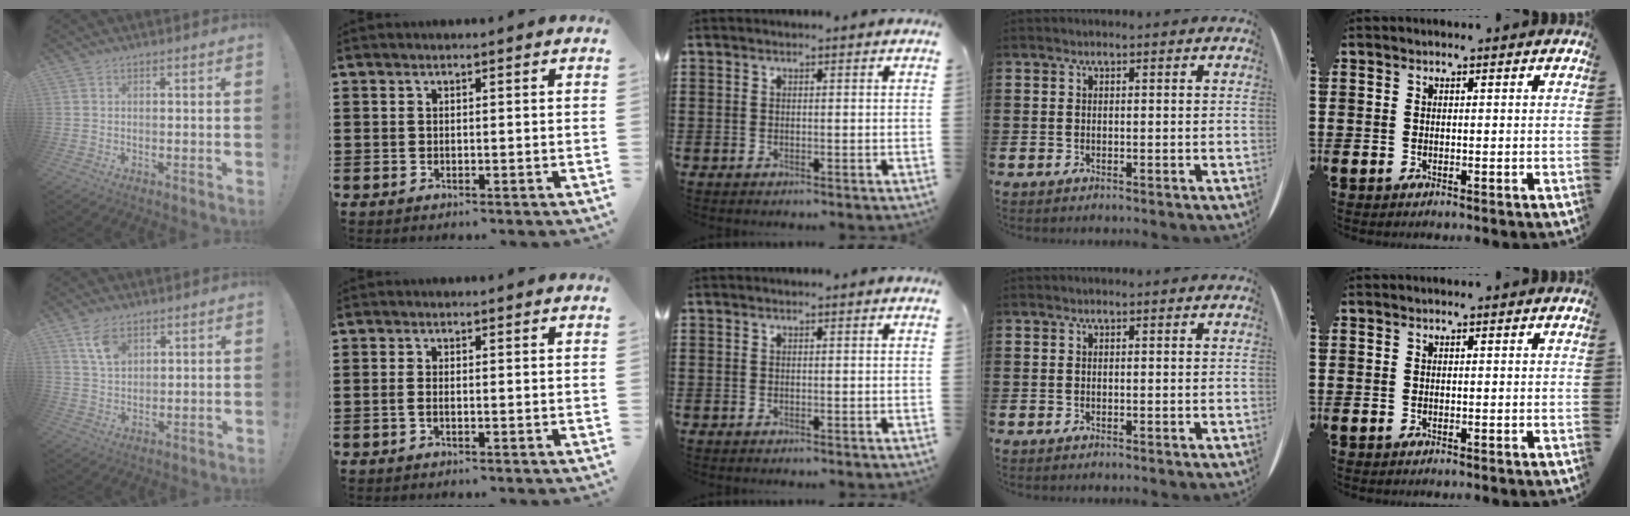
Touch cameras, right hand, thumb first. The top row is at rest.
{"thumb": {"total": 7.2, "force": [4.1, 4.2, 4.3], "torque": [-0.078, -0.013, 0.077]}, "index": {"total": 1.0, "force": [-0.5, 0.2, 0.8], "torque": [-0.017, -0.001, -0.008]}}